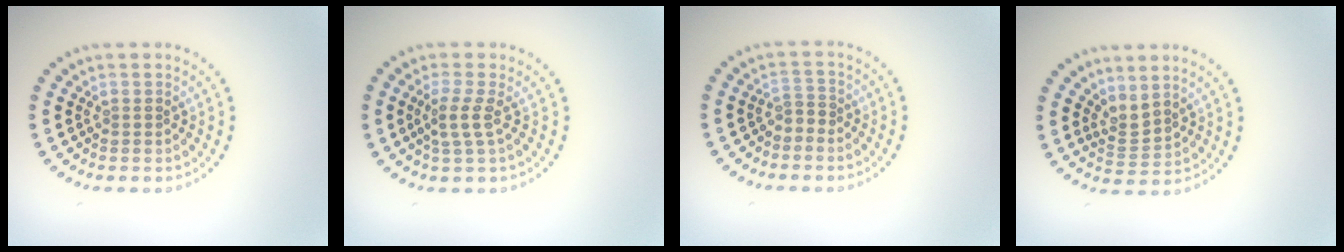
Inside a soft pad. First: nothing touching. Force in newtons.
{"total": 2.0, "press": 1.5, "slide": 1.3}
{"total": 1.0, "press": 0.8, "slide": 0.7}
{"total": 2.2, "press": 1.5, "slide": 1.6}